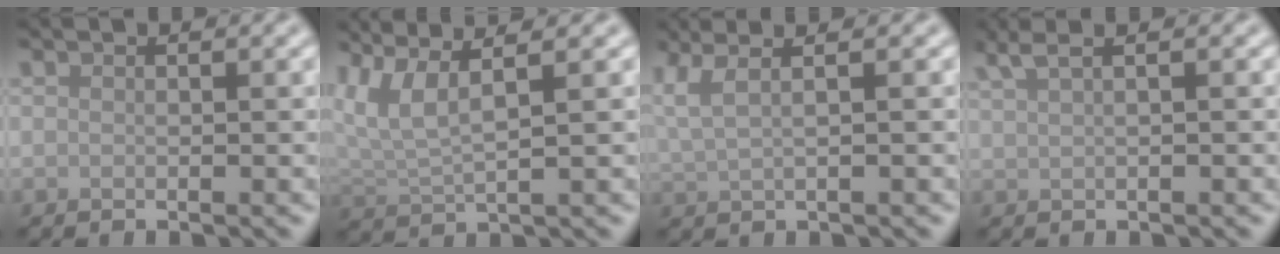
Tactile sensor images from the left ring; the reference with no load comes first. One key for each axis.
{"total": 4.1, "fx": 2.5, "fy": 0.9, "fz": 3.2, "tx": -0.077, "ty": 0.006, "tz": 0.057}
{"total": 3.8, "fx": 2.2, "fy": 1.3, "fz": 2.9, "tx": -0.052, "ty": 0.022, "tz": 0.024}
{"total": 3.5, "fx": 2.2, "fy": 1.4, "fz": 2.4, "tx": -0.028, "ty": 0.019, "tz": 0.014}